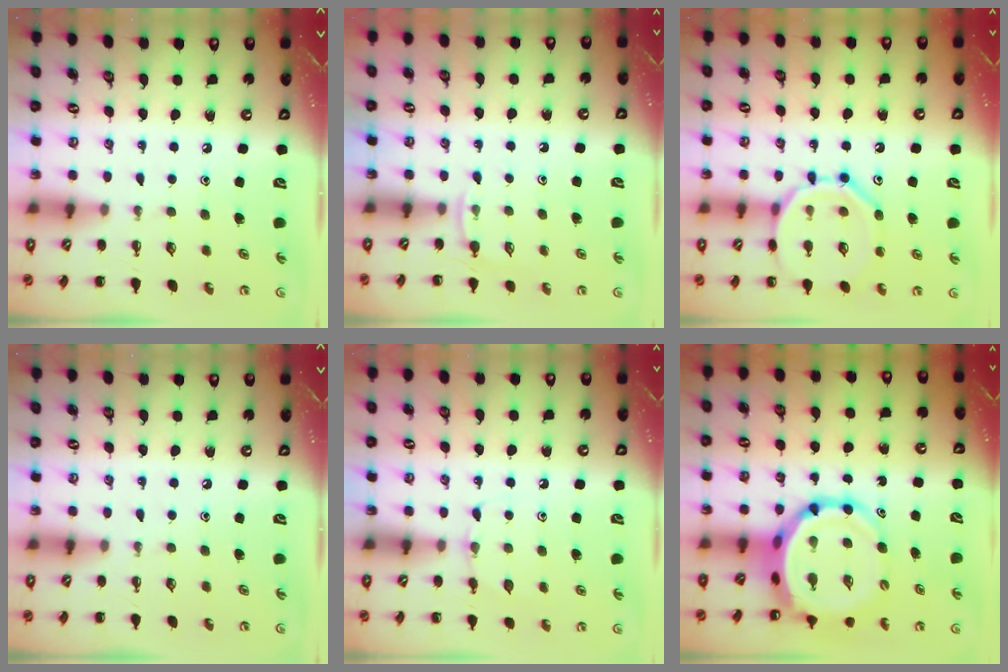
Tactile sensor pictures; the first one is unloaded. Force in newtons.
{"total": 4.0, "press": 3.8, "slide": 1.3}
{"total": 12.8, "press": 12.7, "slide": 1.2}
{"total": 0.0}
{"total": 4.9, "press": 4.6, "slide": 1.5}
{"total": 11.4, "press": 10.9, "slide": 3.2}